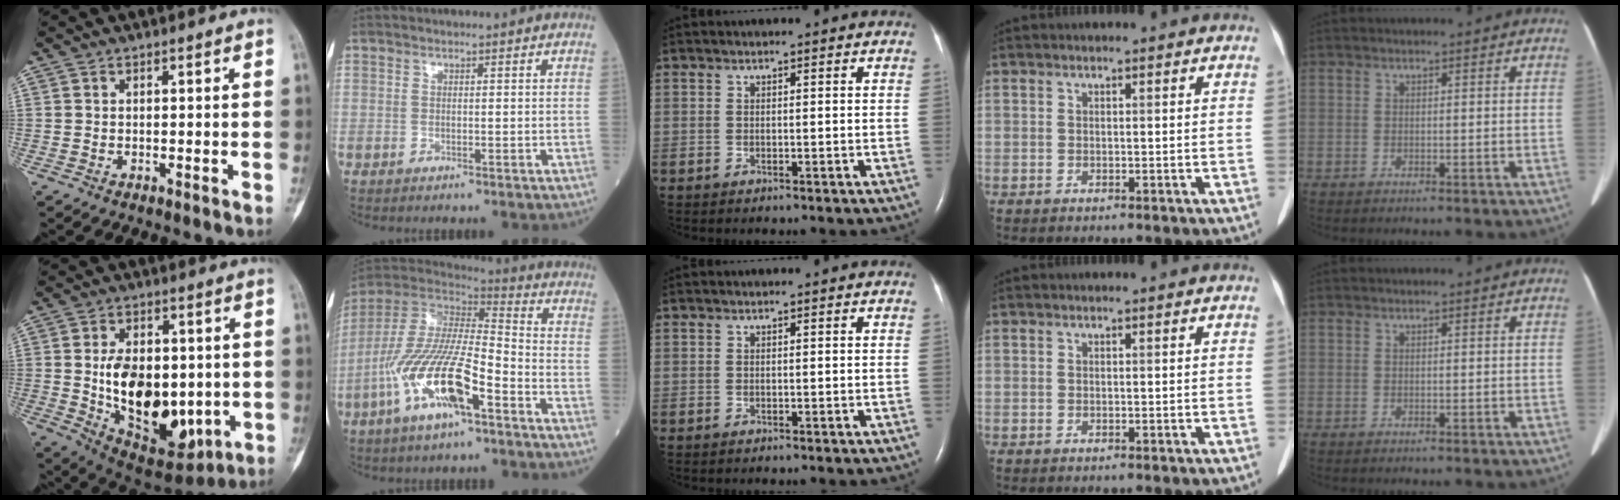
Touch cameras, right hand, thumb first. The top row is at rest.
{"thumb": {"total": 20.1, "force": [-1.0, 12.1, 16.1], "torque": [-0.211, -0.019, 0.010]}, "index": {"total": 17.5, "force": [-7.8, 4.0, 15.1], "torque": [-0.326, -0.016, -0.146]}}